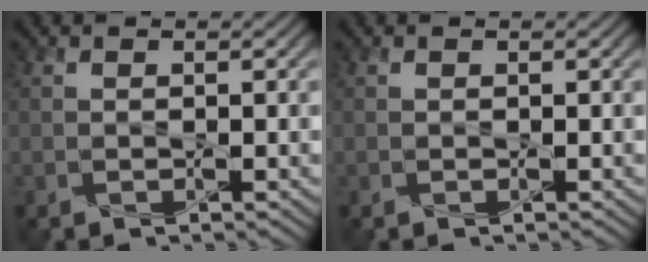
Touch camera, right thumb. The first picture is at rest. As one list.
[{"total": 0.0}]